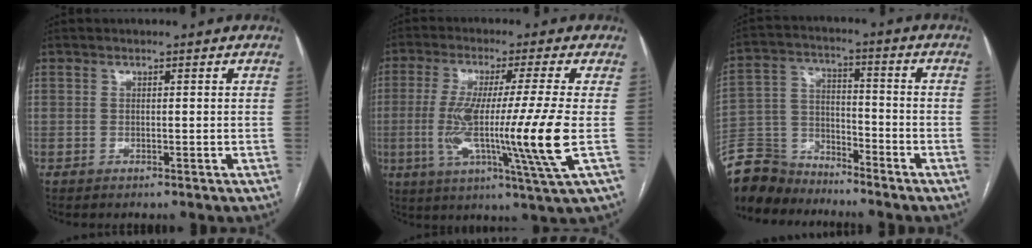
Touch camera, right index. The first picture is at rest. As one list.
[{"total": 15.7, "force": [-2.0, -1.6, 15.4], "torque": [-0.292, -0.030, -0.043]}, {"total": 10.0, "force": [-9.4, 3.4, 0.4], "torque": [-0.016, 0.015, -0.186]}]